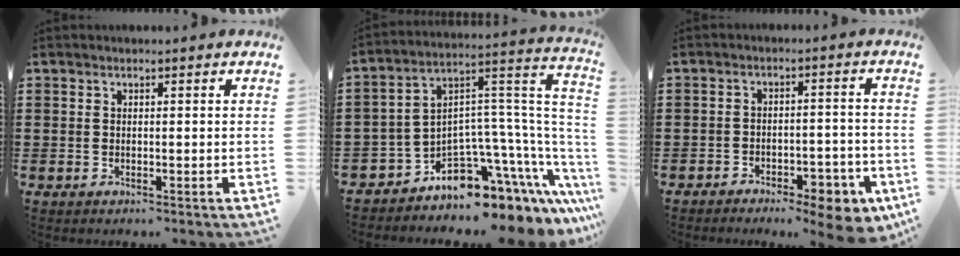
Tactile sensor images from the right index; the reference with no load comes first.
{"total": 7.9, "force": [-5.9, 4.2, 3.2], "torque": [-0.074, -0.021, -0.111]}
{"total": 5.6, "force": [-4.8, 1.8, 2.2], "torque": [-0.028, 0.012, -0.087]}